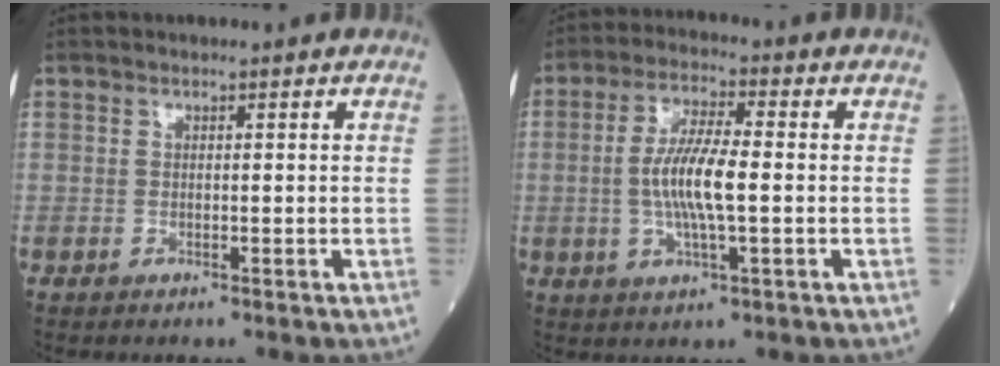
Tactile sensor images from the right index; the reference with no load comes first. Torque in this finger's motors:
{"motor_torque": [0.83, 0.06, 0.51, 0.17]}